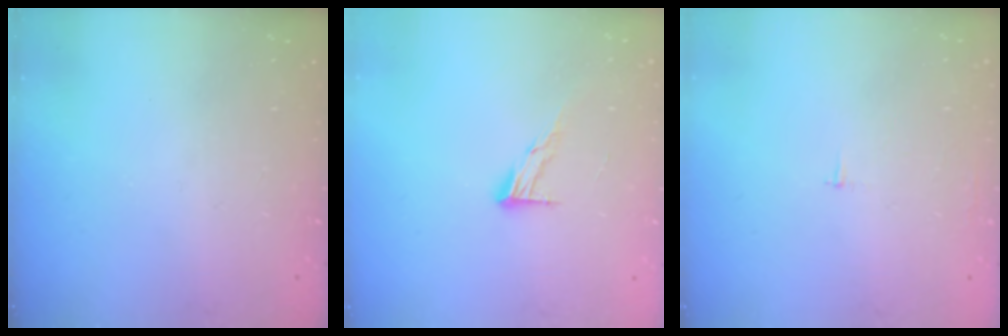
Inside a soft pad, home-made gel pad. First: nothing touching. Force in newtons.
{"total": 7.3, "press": 7.3, "slide": 0.4}
{"total": 2.1, "press": 2.1, "slide": 0.2}